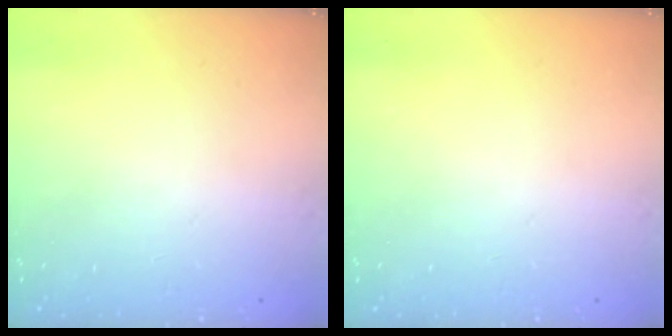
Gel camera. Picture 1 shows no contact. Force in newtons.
{"total": 0.0}